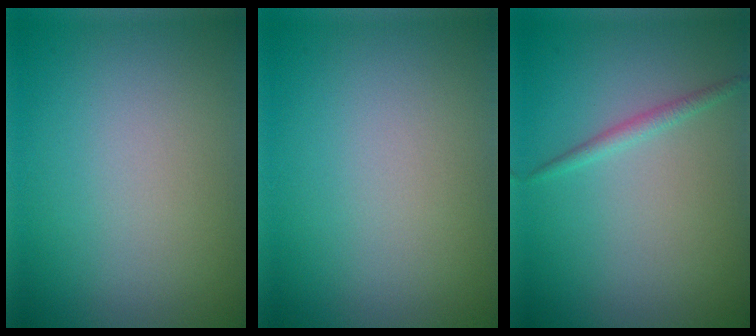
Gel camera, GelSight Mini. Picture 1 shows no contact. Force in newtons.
{"total": 0.0}
{"total": 1.1, "press": 1.1, "slide": 0.0}